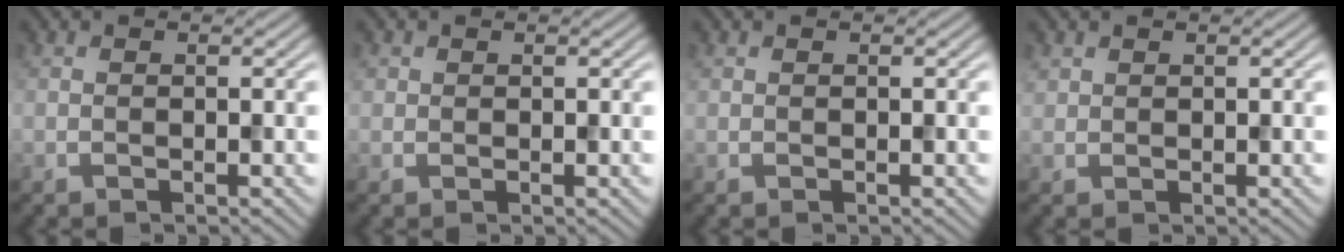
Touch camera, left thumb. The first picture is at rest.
{"total": 0.9, "force": [0.5, 0.8, 0.1], "torque": [-0.001, -0.001, 0.010]}
{"total": 0.0}
{"total": 1.1, "force": [0.8, 0.7, 0.1], "torque": [-0.004, 0.000, 0.021]}